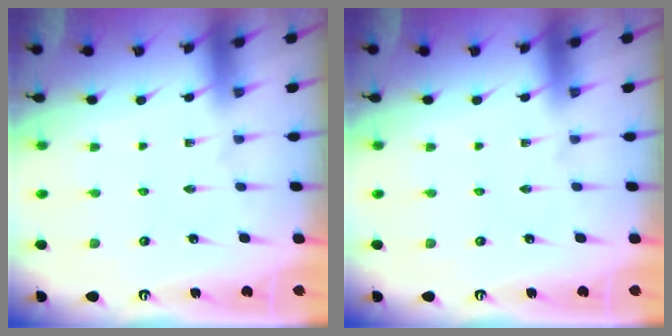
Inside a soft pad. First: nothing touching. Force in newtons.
{"total": 0.0}